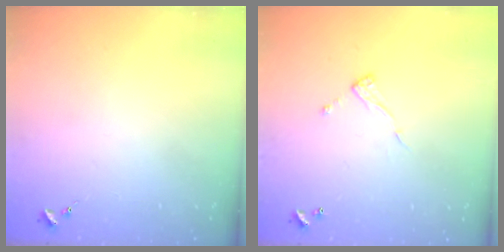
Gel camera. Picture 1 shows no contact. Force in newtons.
{"total": 7.0, "press": 7.0, "slide": 0.4}